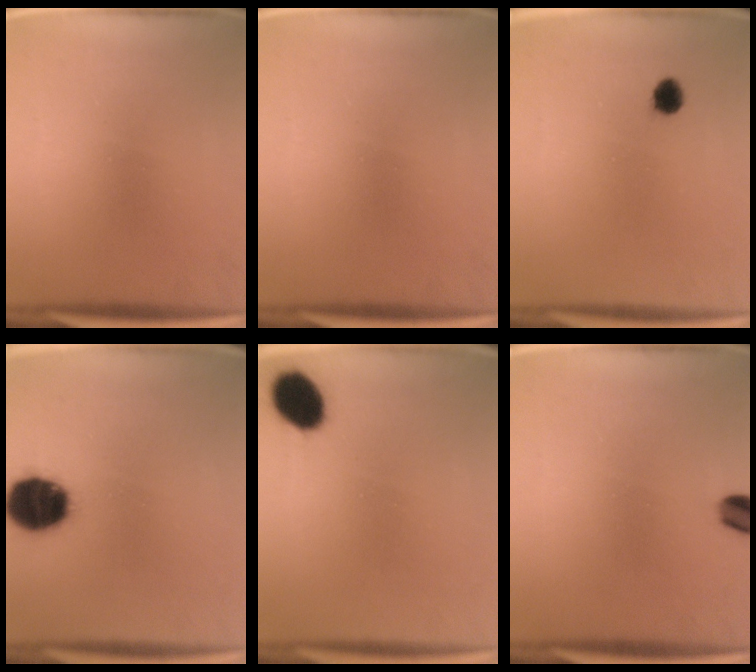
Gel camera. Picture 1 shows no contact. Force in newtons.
{"total": 0.0}
{"total": 2.5}
{"total": 14.1}
{"total": 8.6}
{"total": 4.0}